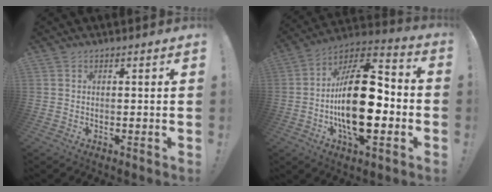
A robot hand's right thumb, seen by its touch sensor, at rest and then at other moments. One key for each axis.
{"total": 24.5, "fx": -3.7, "fy": 11.5, "fz": 21.3, "tx": -0.385, "ty": 0.019, "tz": -0.058}